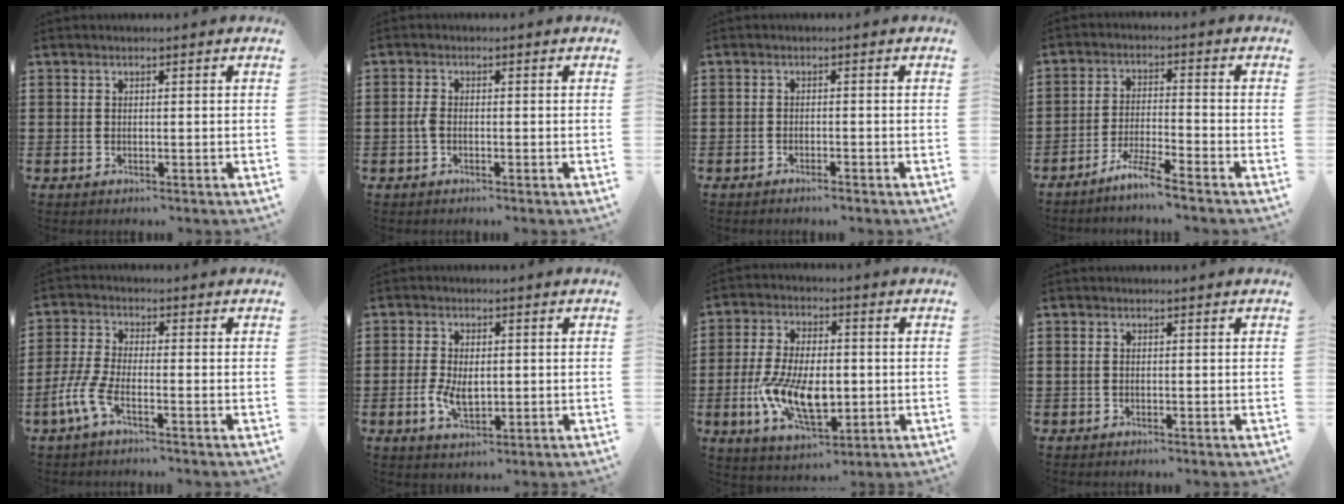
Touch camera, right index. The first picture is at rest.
{"total": 1.7, "force": [-0.4, 1.0, 1.4], "torque": [-0.035, 0.000, -0.011]}
{"total": 0.8, "force": [-0.8, 0.0, 0.1], "torque": [-0.005, 0.001, -0.015]}
{"total": 4.9, "force": [-4.4, -0.6, 2.1], "torque": [-0.050, -0.011, -0.088]}
{"total": 5.0, "force": [-2.7, 1.4, 4.0], "torque": [-0.110, -0.015, -0.060]}
{"total": 4.5, "force": [-0.5, 2.5, 3.7], "torque": [-0.078, 0.003, -0.009]}
{"total": 10.8, "force": [-2.2, 5.5, 9.0], "torque": [-0.201, -0.002, -0.040]}
{"total": 0.6, "force": [0.1, 0.5, 0.4], "torque": [-0.009, 0.003, 0.002]}